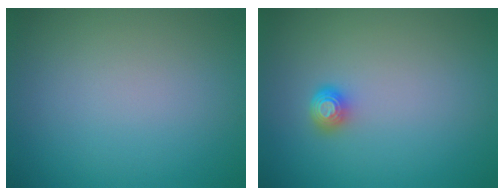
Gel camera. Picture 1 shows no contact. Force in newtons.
{"total": 1.7, "press": 1.2, "slide": 1.1}